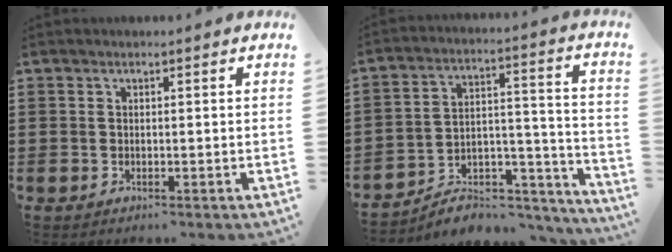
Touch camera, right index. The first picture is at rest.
{"total": 7.1, "force": [-6.0, 2.7, 2.5], "torque": [-0.035, 0.018, -0.113]}